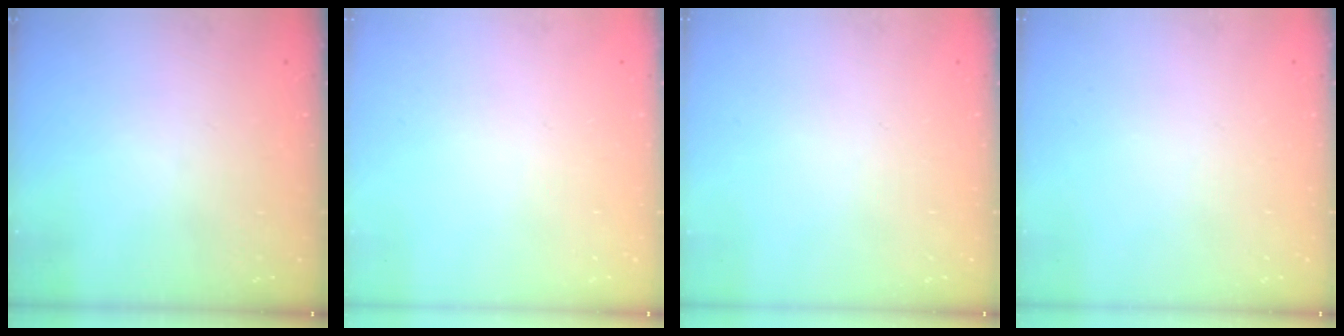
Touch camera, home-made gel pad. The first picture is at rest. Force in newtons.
{"total": 0.0}
{"total": 0.0}
{"total": 0.0}